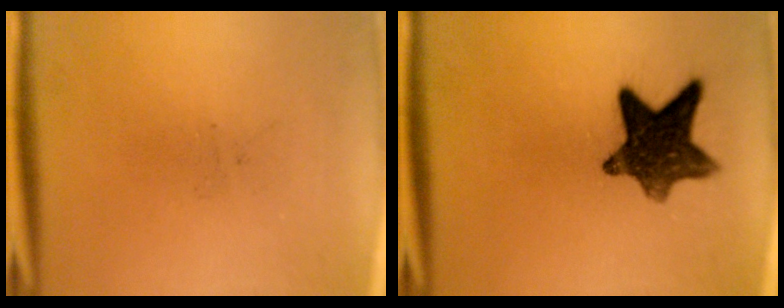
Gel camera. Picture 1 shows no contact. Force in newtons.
{"total": 11.1}